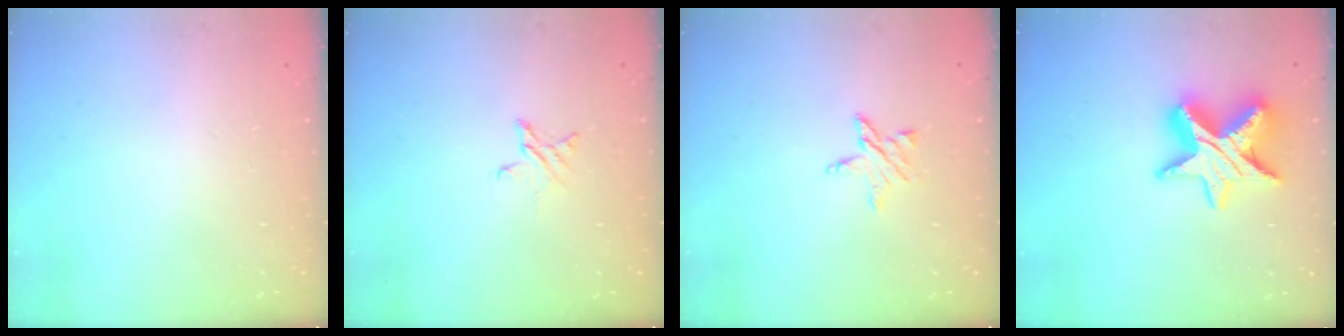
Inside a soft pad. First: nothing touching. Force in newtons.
{"total": 3.4, "press": 3.3, "slide": 0.3}
{"total": 5.6, "press": 5.6, "slide": 0.5}
{"total": 15.5, "press": 15.5, "slide": 1.1}